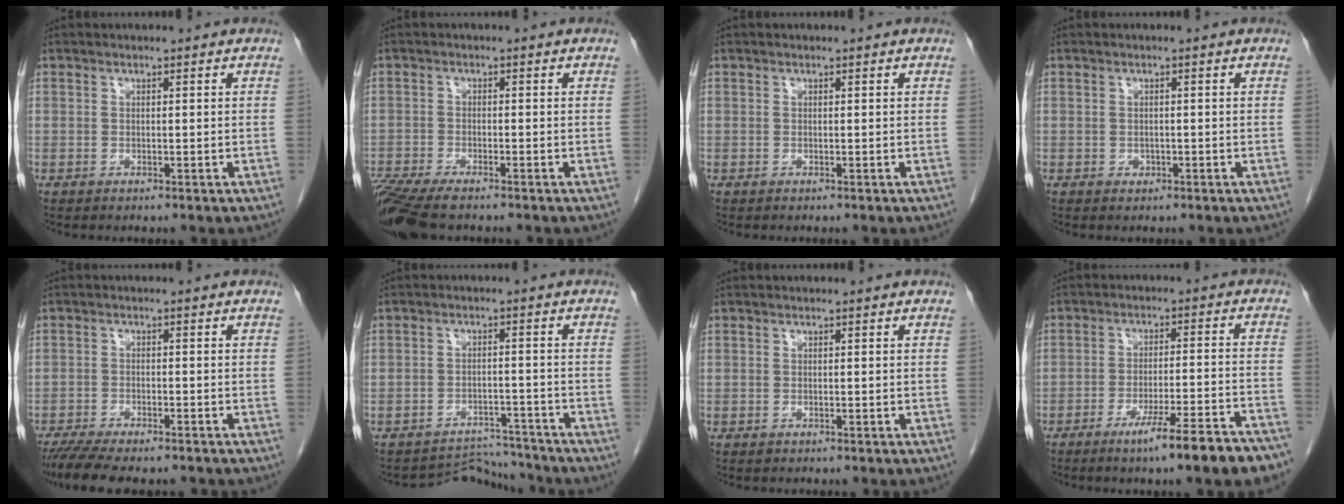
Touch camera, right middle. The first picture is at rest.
{"total": 10.0, "force": [-8.0, 2.1, 5.6], "torque": [-0.111, -0.019, -0.139]}
{"total": 0.0}
{"total": 0.7, "force": [-0.3, 0.6, 0.3], "torque": [-0.007, 0.000, -0.003]}
{"total": 10.0, "force": [-8.4, 2.3, 5.0], "torque": [-0.079, -0.011, -0.128]}
{"total": 5.2, "force": [-4.7, 0.4, -2.1], "torque": [0.038, 0.015, -0.067]}
{"total": 0.0}
{"total": 12.3, "force": [-8.7, 0.1, 8.7], "torque": [-0.112, -0.010, -0.125]}